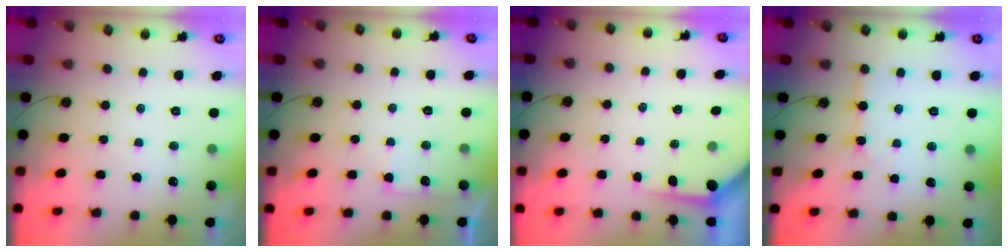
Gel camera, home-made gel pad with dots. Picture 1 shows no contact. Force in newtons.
{"total": 5.1, "press": 5.0, "slide": 0.6}
{"total": 3.7, "press": 3.7, "slide": 0.4}
{"total": 4.9, "press": 4.9, "slide": 0.6}